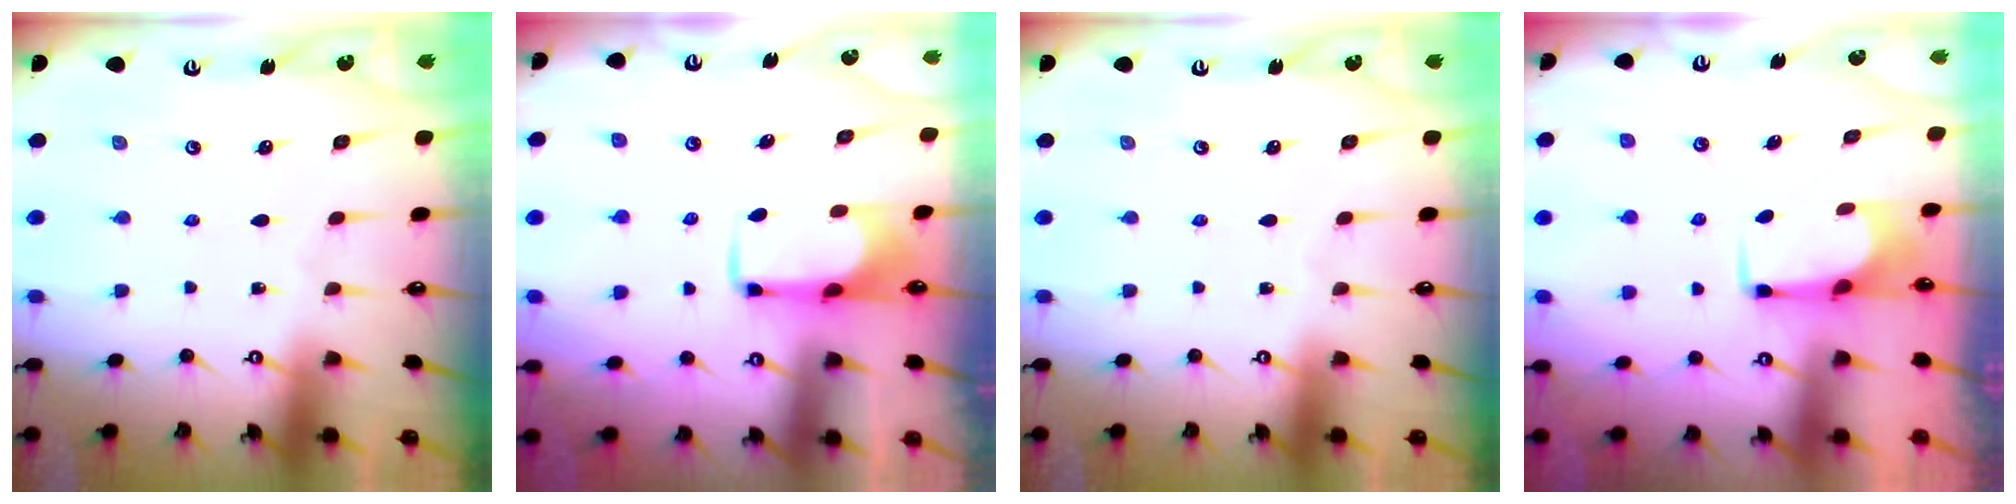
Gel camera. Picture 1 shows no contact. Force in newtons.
{"total": 2.0, "press": 2.0, "slide": 0.4}
{"total": 0.0}
{"total": 2.7, "press": 2.6, "slide": 0.4}